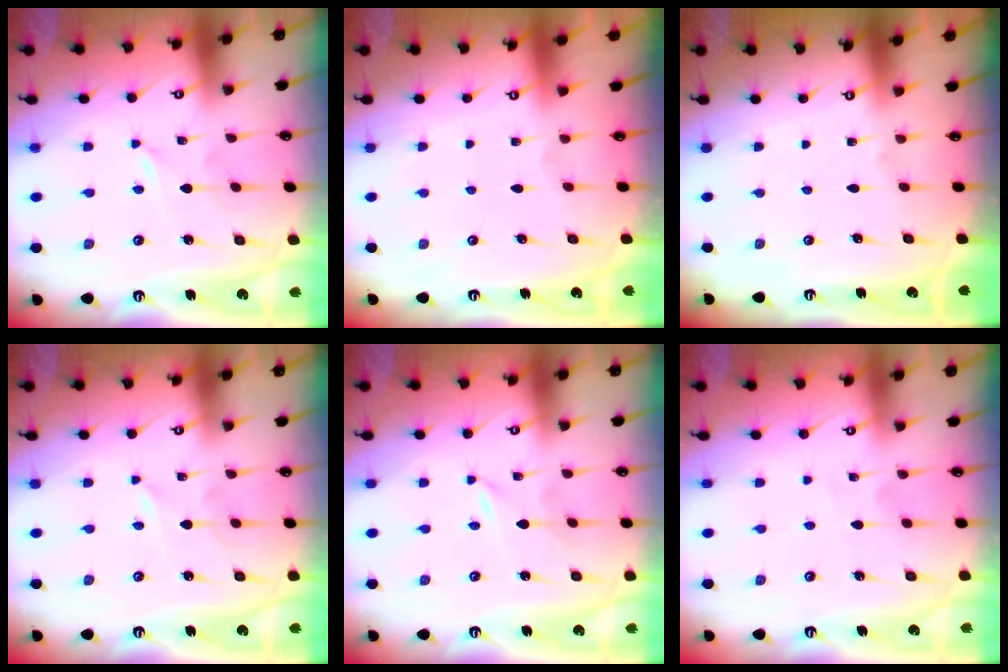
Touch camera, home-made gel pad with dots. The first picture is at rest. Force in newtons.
{"total": 0.0}
{"total": 0.0}
{"total": 0.8, "press": 0.8, "slide": 0.1}
{"total": 0.0}
{"total": 2.0, "press": 2.0, "slide": 0.2}